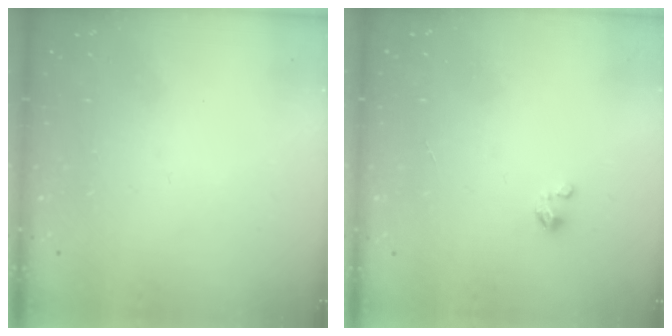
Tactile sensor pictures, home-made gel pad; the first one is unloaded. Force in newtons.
{"total": 0.0}